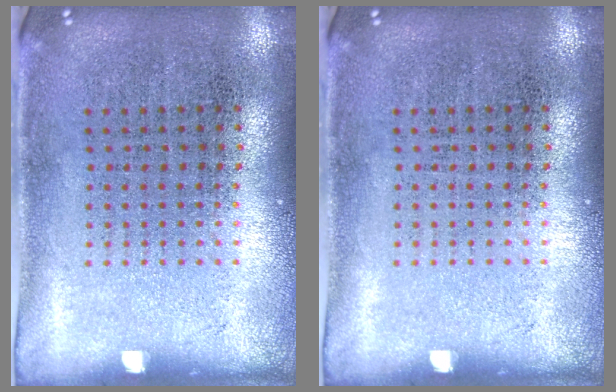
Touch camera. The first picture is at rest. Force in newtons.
{"total": 0.0}